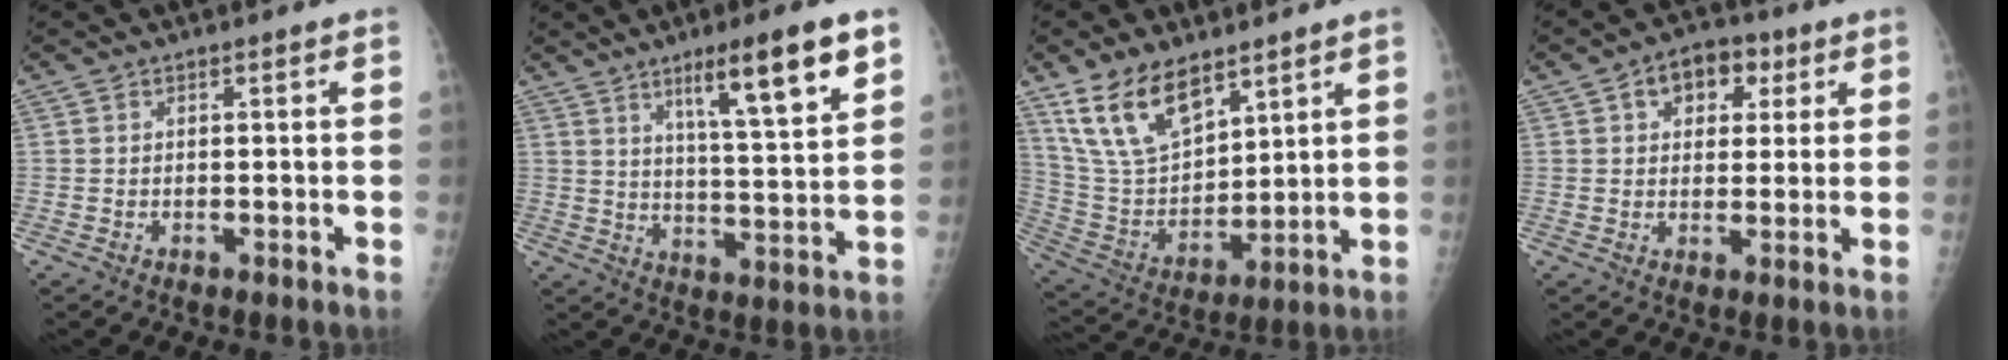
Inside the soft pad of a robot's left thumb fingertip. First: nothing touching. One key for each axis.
{"total": 14.3, "fx": 8.0, "fy": 1.9, "fz": 11.6, "tx": -0.173, "ty": -0.038, "tz": 0.128}
{"total": 15.5, "fx": 10.0, "fy": 7.8, "fz": 8.9, "tx": -0.137, "ty": -0.045, "tz": 0.209}
{"total": 9.0, "fx": 3.6, "fy": 6.2, "fz": 5.4, "tx": -0.039, "ty": 0.000, "tz": 0.048}